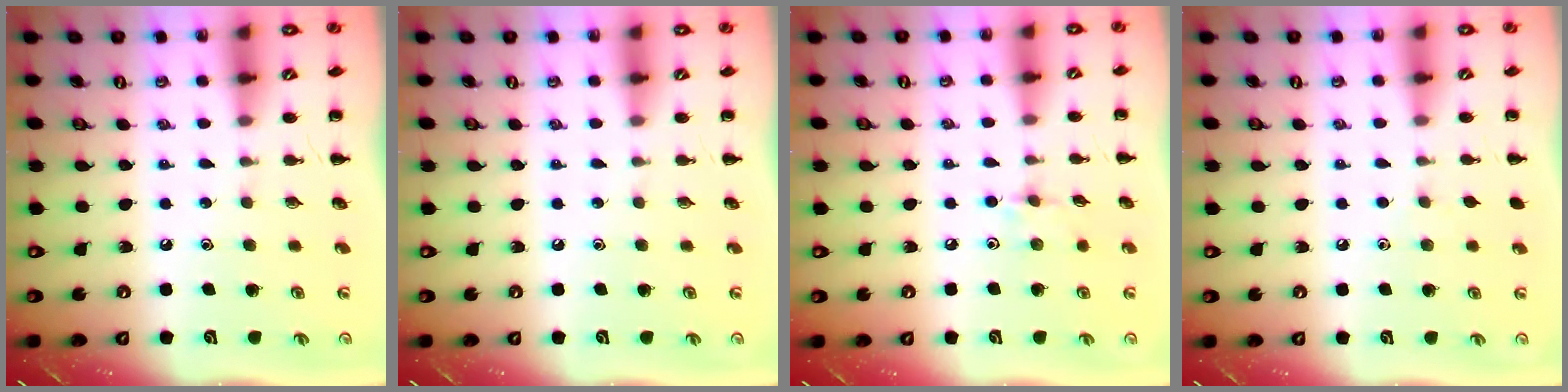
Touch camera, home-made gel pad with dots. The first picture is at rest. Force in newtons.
{"total": 0.0}
{"total": 6.8, "press": 6.5, "slide": 1.9}
{"total": 2.9, "press": 2.7, "slide": 1.2}